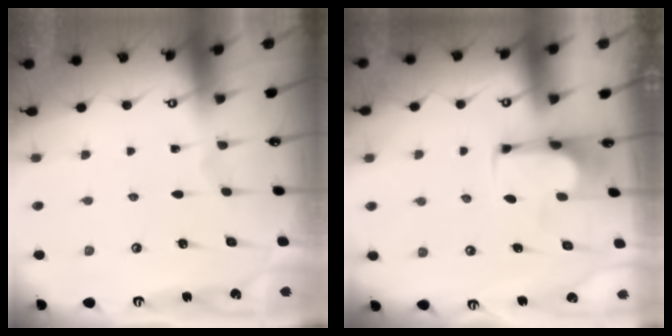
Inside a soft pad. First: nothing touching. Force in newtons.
{"total": 3.7, "press": 3.6, "slide": 1.0}